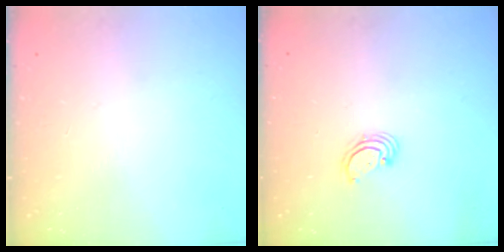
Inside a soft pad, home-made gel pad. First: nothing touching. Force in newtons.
{"total": 2.5, "press": 2.5, "slide": 0.3}